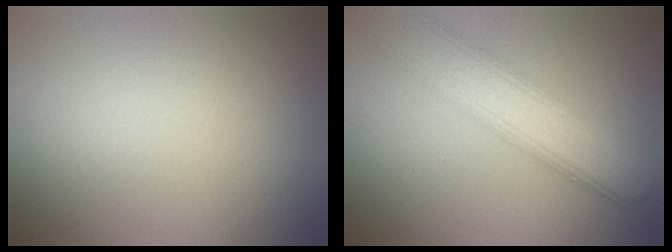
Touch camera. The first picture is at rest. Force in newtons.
{"total": 7.4, "press": 7.3, "slide": 0.7}